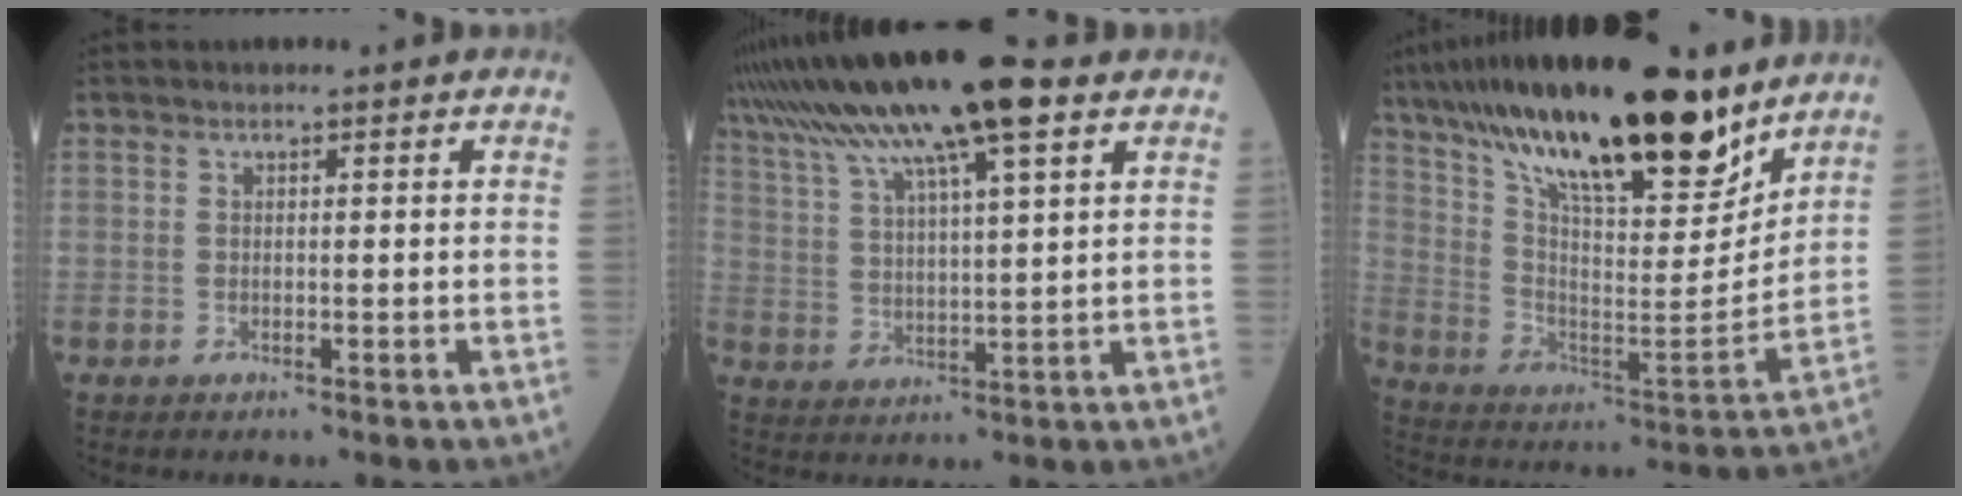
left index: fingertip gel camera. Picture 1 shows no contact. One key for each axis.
{"total": 18.0, "fx": 11.9, "fy": 1.7, "fz": 13.4, "tx": -0.246, "ty": 0.045, "tz": 0.205}
{"total": 26.1, "fx": 18.9, "fy": 5.9, "fz": 17.0, "tx": -0.292, "ty": 0.005, "tz": 0.320}